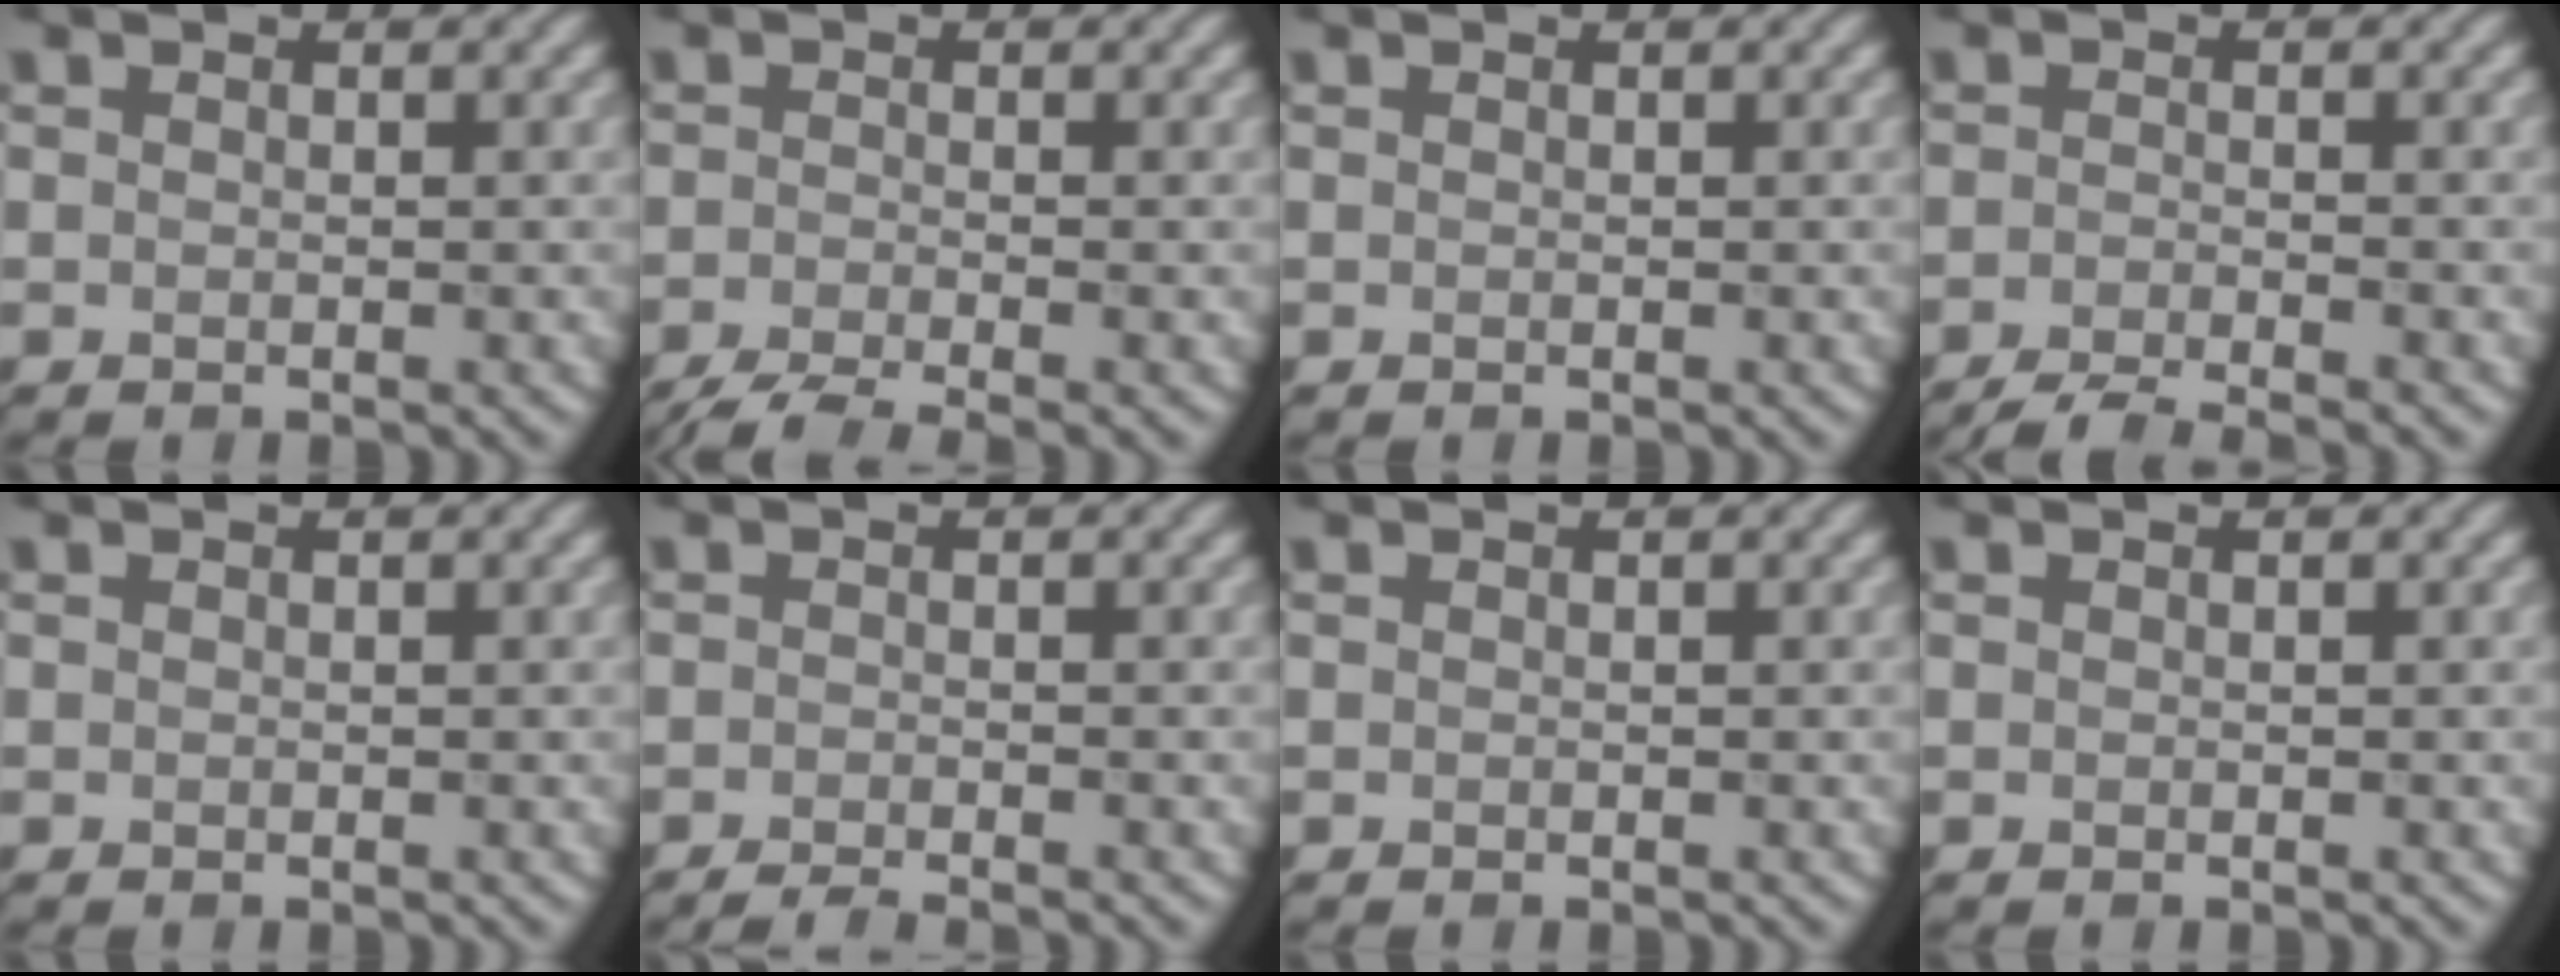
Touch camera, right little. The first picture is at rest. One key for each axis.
{"total": 4.1, "fx": -3.0, "fy": 0.7, "fz": 2.6, "tx": -0.039, "ty": -0.009, "tz": -0.063}
{"total": 0.0}
{"total": 4.0, "fx": -3.3, "fy": 0.5, "fz": 2.1, "tx": -0.030, "ty": -0.003, "tz": -0.066}
{"total": 0.0}
{"total": 2.0, "fx": -1.7, "fy": 0.3, "fz": 1.1, "tx": -0.011, "ty": -0.003, "tz": -0.035}
{"total": 0.0}
{"total": 0.0}